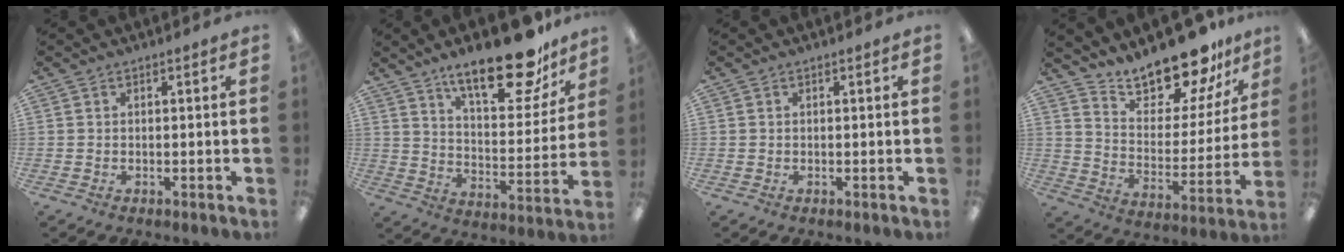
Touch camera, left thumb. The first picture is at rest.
{"total": 21.5, "force": [15.3, 8.0, 12.9], "torque": [-0.190, -0.091, 0.252]}
{"total": 0.0}
{"total": 17.2, "force": [15.7, 4.7, 5.3], "torque": [-0.096, -0.132, 0.277]}